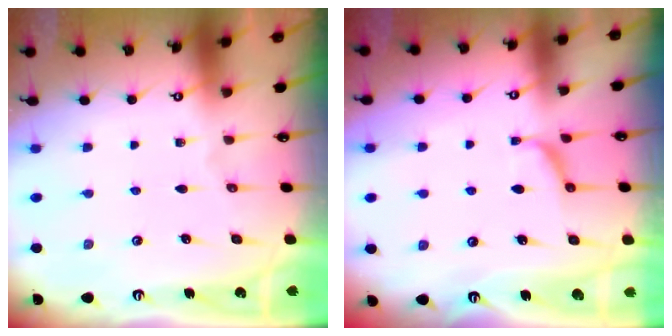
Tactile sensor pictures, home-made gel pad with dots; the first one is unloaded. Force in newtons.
{"total": 0.0}